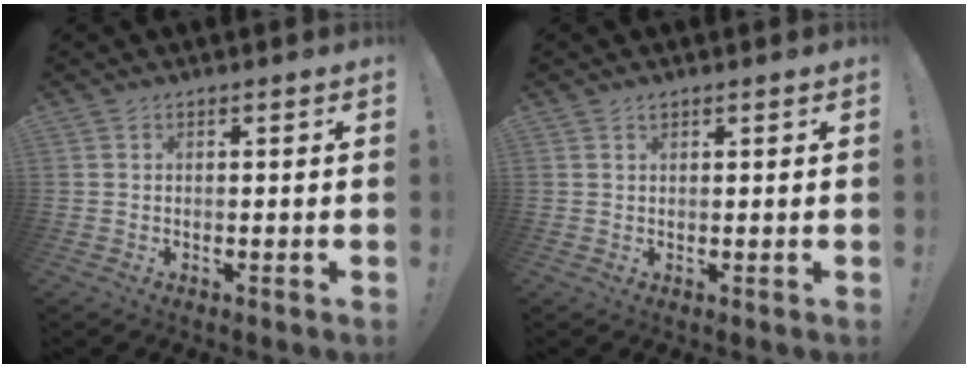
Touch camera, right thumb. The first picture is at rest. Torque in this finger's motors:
{"motor_torque": [-0.31, 0.44, 0.13, -0.10, 0.00]}